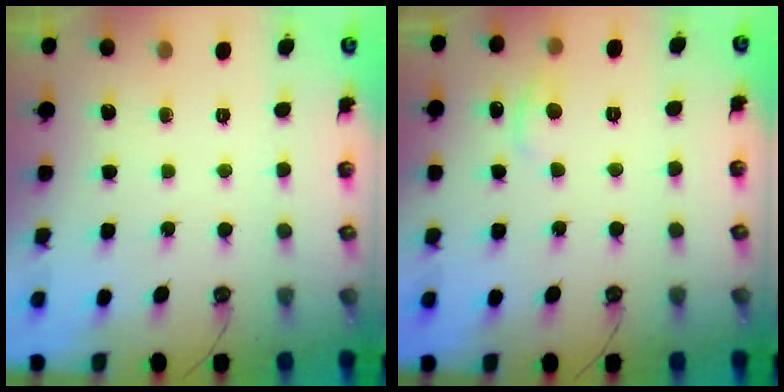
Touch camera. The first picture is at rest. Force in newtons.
{"total": 1.7, "press": 1.5, "slide": 0.6}